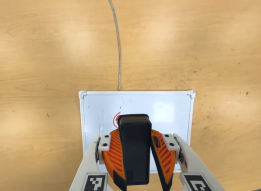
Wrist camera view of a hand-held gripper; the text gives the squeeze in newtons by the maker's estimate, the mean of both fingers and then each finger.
{"total": 9.7, "left": 9.6, "right": 9.8}